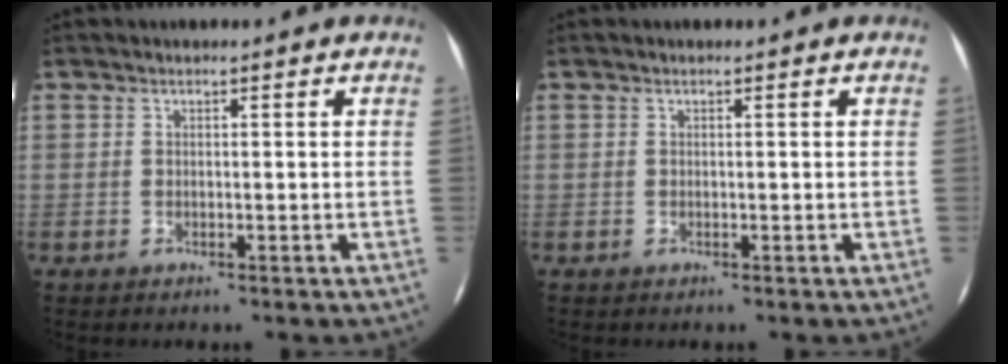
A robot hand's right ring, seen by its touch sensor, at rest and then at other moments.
{"total": 0.0}